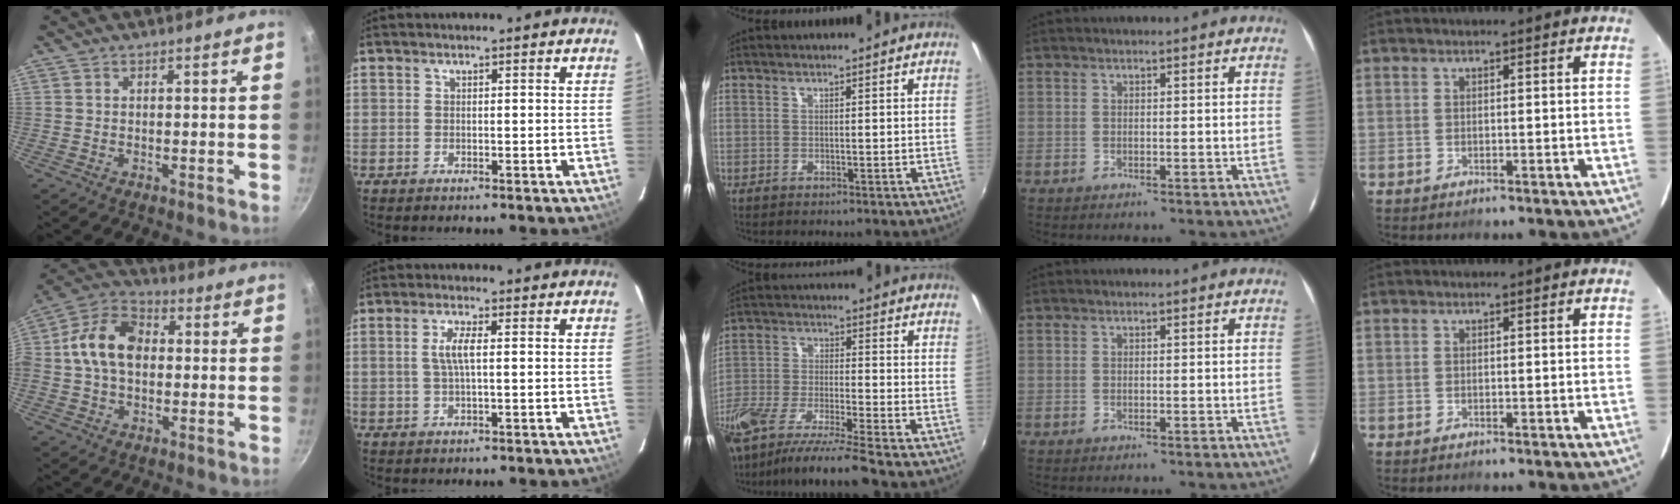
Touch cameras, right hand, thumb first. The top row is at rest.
{"thumb": {"total": 13.4, "force": [0.5, 9.5, 9.5], "torque": [-0.143, 0.033, -0.012]}, "index": {"total": 4.0, "force": [0.3, 0.8, 3.9], "torque": [-0.077, 0.003, 0.008]}, "middle": {"total": 14.3, "force": [-11.8, -0.1, 8.1], "torque": [-0.167, -0.040, -0.218]}}